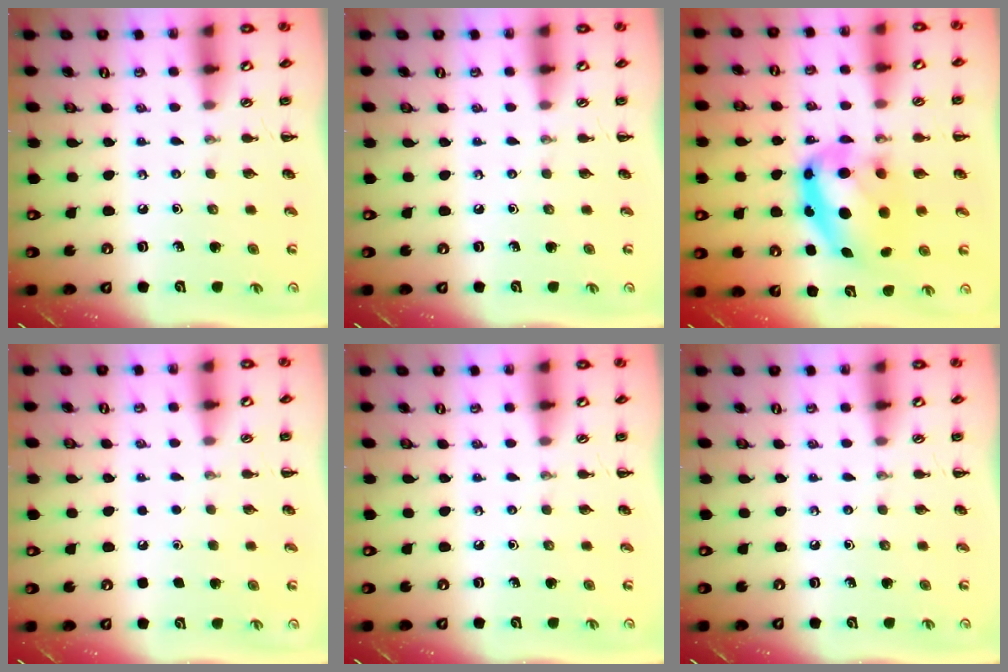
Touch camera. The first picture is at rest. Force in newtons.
{"total": 0.0}
{"total": 13.1, "press": 12.8, "slide": 2.9}
{"total": 1.7, "press": 1.7, "slide": 0.1}
{"total": 0.0}
{"total": 0.0}